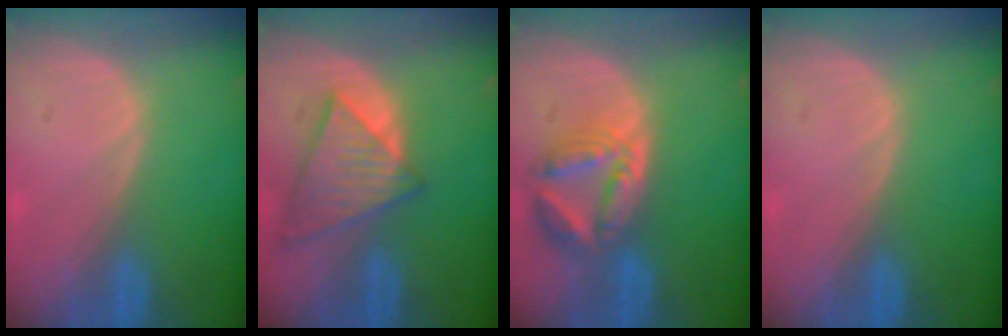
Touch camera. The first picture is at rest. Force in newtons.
{"total": 8.6, "press": 7.5, "slide": 4.3}
{"total": 8.0, "press": 7.0, "slide": 3.8}
{"total": 0.0}